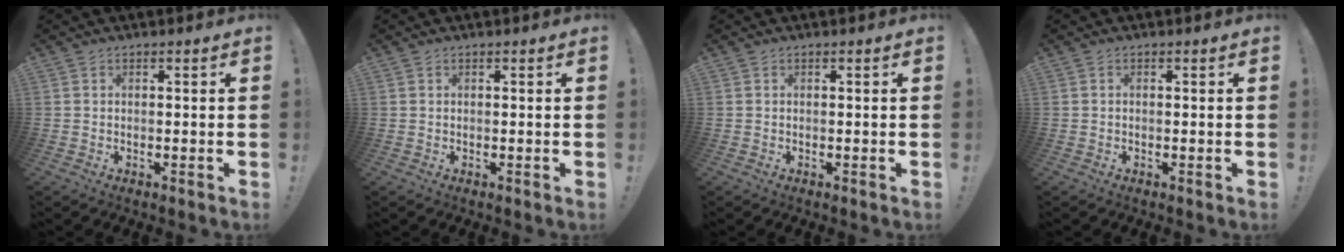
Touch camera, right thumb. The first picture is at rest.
{"total": 0.0}
{"total": 0.0}
{"total": 0.0}